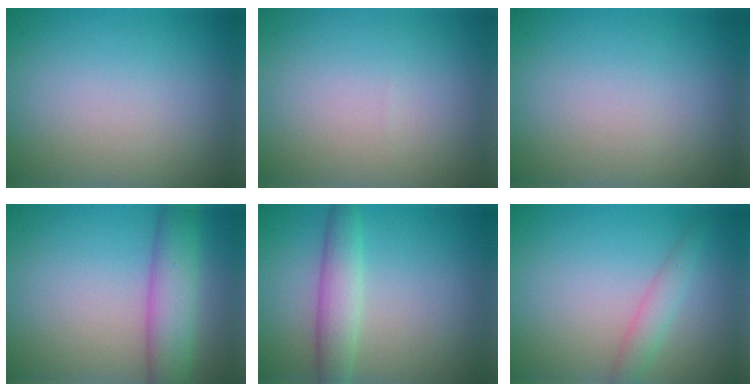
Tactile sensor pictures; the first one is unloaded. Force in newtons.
{"total": 0.0}
{"total": 0.0}
{"total": 5.6, "press": 5.6, "slide": 0.1}
{"total": 3.3, "press": 3.3, "slide": 0.1}
{"total": 1.9, "press": 1.9, "slide": 0.1}